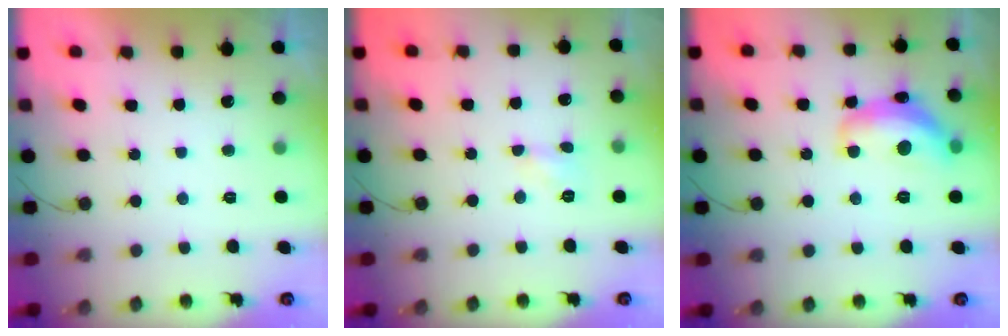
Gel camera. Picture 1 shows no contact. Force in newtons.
{"total": 3.5, "press": 3.5, "slide": 0.5}
{"total": 14.4, "press": 14.4, "slide": 0.6}